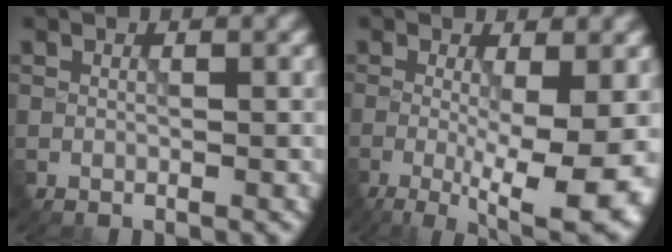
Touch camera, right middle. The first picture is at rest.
{"total": 9.3, "force": [-1.9, 2.5, 8.7], "torque": [-0.141, -0.020, -0.024]}